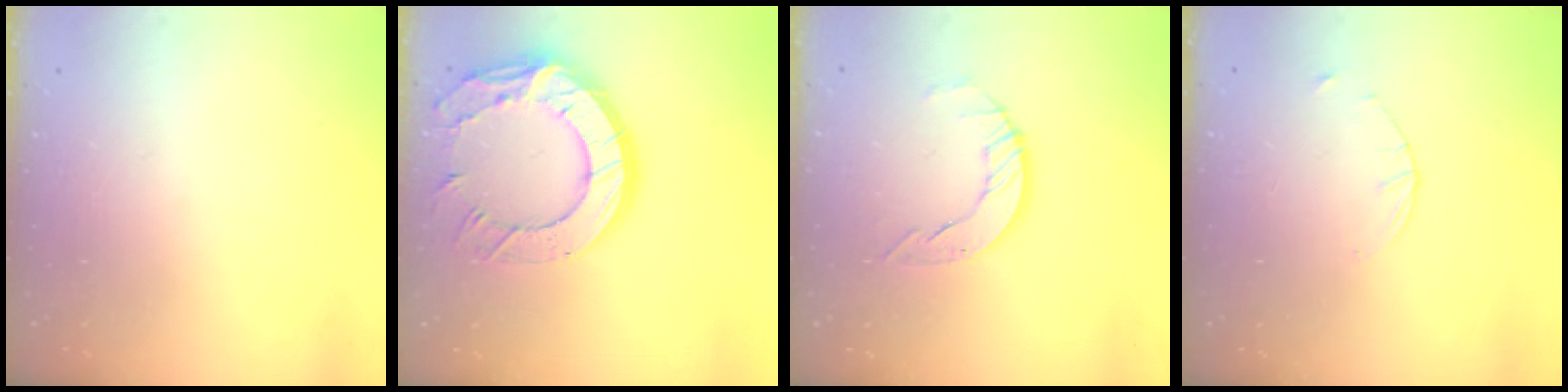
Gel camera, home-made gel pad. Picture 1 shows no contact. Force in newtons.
{"total": 17.6, "press": 17.5, "slide": 1.2}
{"total": 5.2, "press": 5.2, "slide": 0.5}
{"total": 1.6, "press": 1.6, "slide": 0.2}